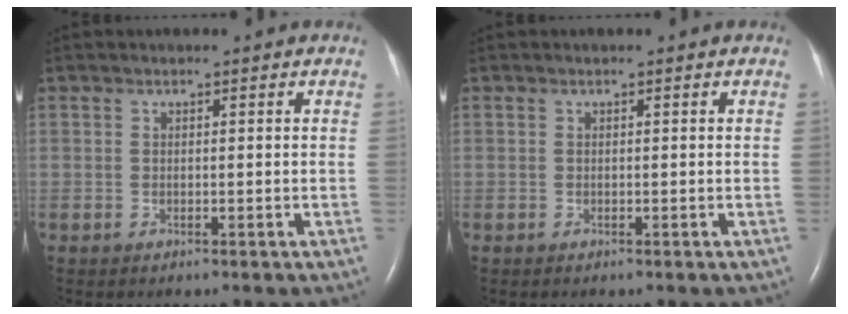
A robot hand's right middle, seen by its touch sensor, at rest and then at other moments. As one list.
[{"total": 0.0}]